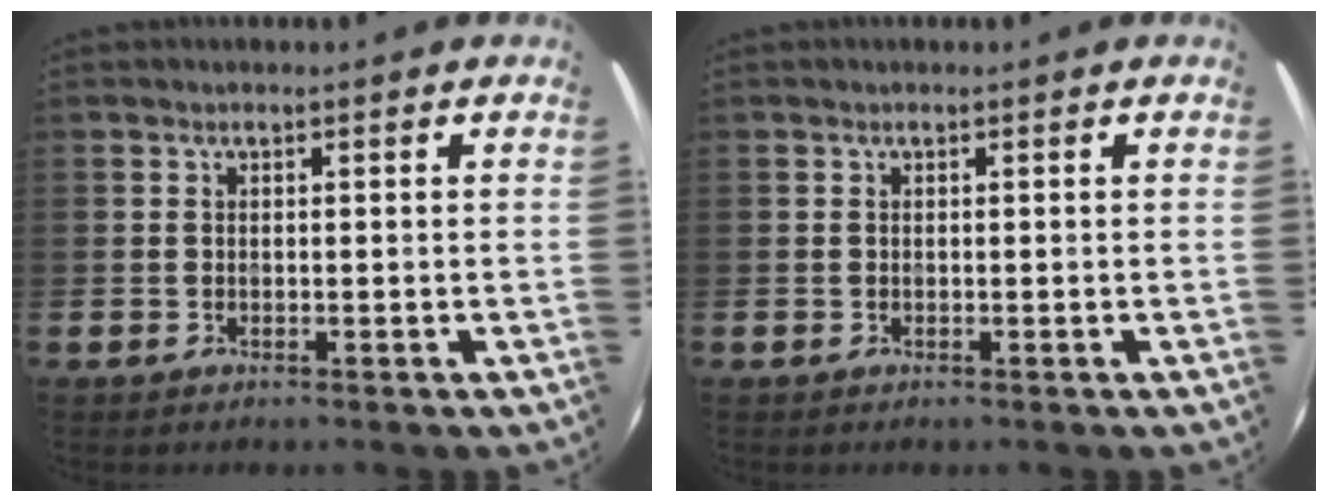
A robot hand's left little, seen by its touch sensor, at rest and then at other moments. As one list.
[{"total": 0.0}]